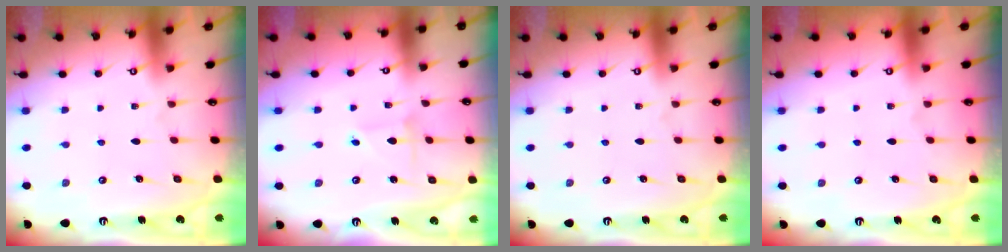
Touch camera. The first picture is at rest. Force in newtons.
{"total": 2.0, "press": 2.0, "slide": 0.2}
{"total": 0.0}
{"total": 0.0}